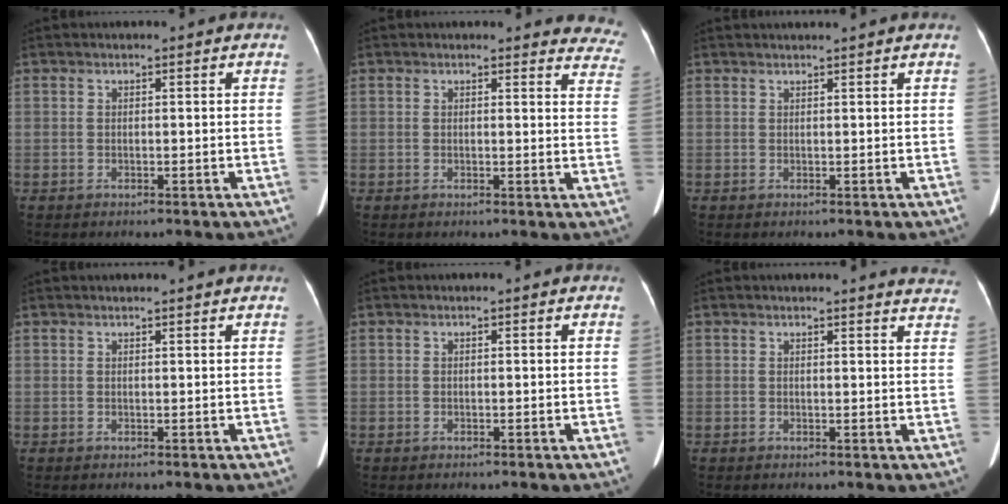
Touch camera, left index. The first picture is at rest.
{"total": 9.1, "force": [8.8, 2.4, 0.6], "torque": [0.043, -0.047, 0.045]}
{"total": 2.5, "force": [2.3, -0.7, 0.9], "torque": [-0.010, 0.014, 0.035]}
{"total": 2.2, "force": [2.1, -0.4, 0.7], "torque": [-0.015, 0.012, 0.029]}
{"total": 0.0}
{"total": 6.8, "force": [6.7, 0.4, 1.1], "torque": [0.004, -0.031, 0.041]}